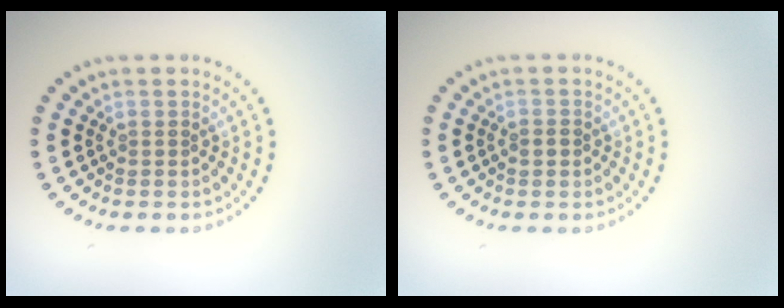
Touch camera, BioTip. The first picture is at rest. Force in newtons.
{"total": 1.3, "press": 1.3, "slide": 0.1}